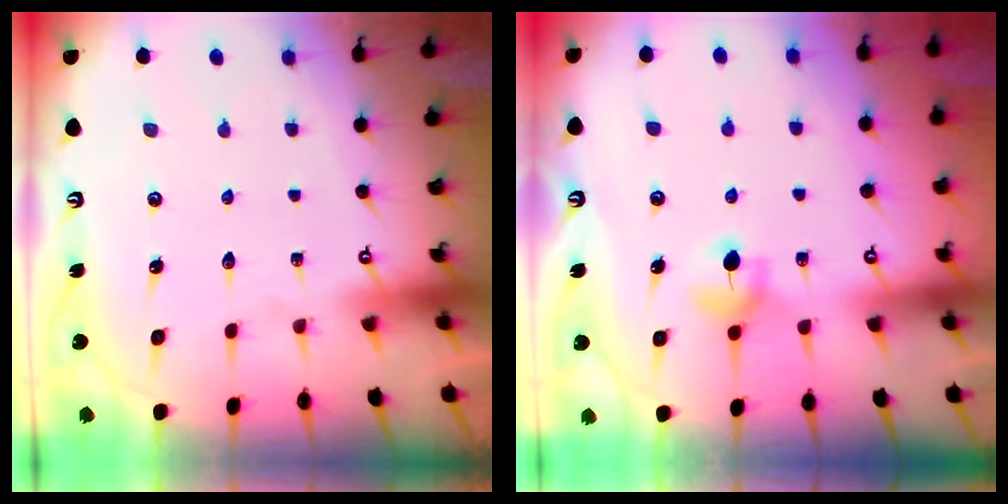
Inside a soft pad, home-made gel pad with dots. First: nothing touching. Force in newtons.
{"total": 5.7, "press": 5.6, "slide": 0.6}